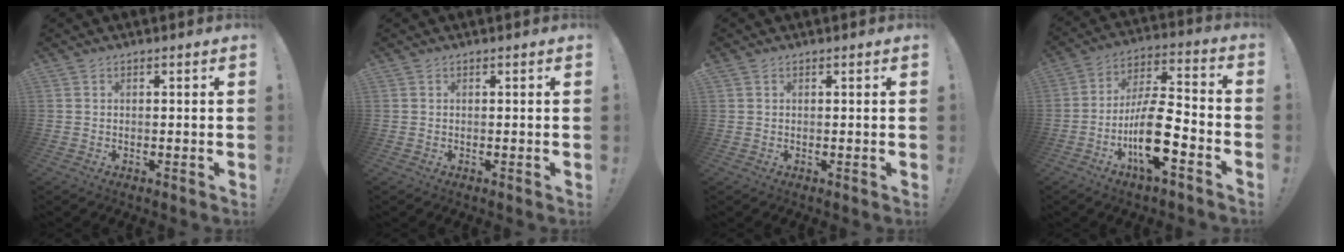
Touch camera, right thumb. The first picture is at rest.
{"total": 0.0}
{"total": 0.0}
{"total": 17.2, "force": [-6.8, 6.5, 14.4], "torque": [-0.271, 0.042, -0.107]}